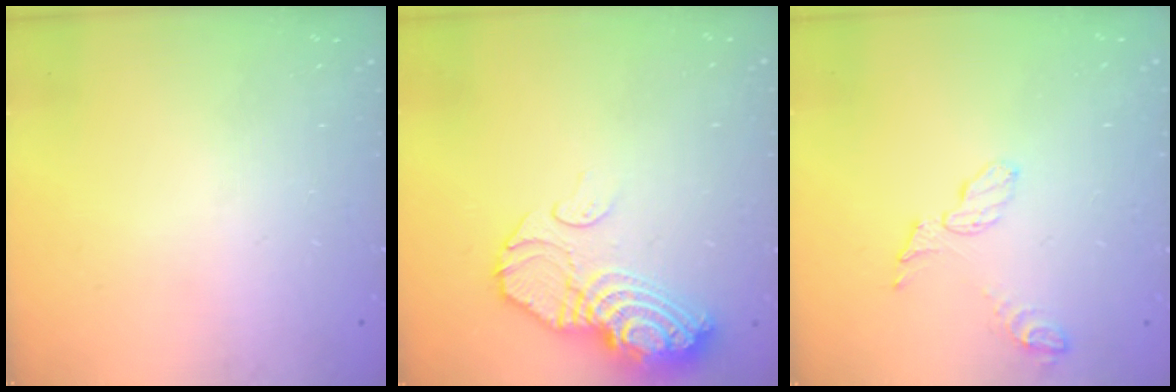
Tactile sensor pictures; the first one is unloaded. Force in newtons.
{"total": 13.0, "press": 12.9, "slide": 1.1}
{"total": 6.4, "press": 6.4, "slide": 0.5}